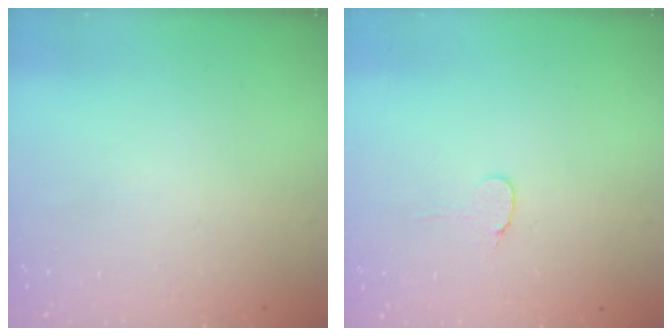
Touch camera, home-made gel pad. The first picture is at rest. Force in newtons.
{"total": 4.5, "press": 4.5, "slide": 0.4}